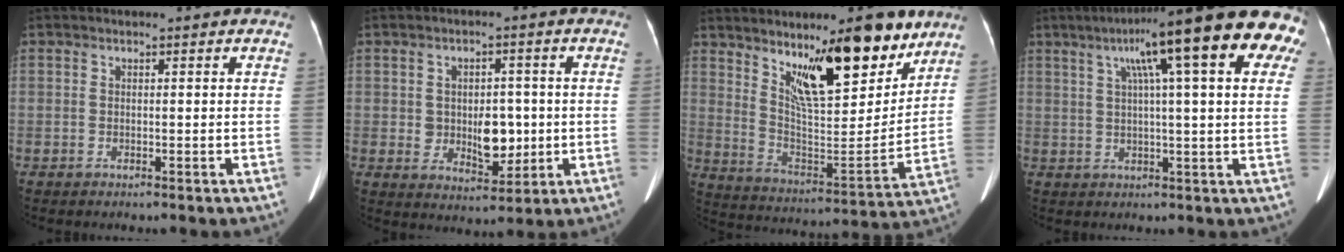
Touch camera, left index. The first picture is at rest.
{"total": 6.7, "force": [-0.3, 4.1, 5.2], "torque": [-0.080, 0.004, 0.005]}
{"total": 17.5, "force": [11.6, 4.1, 12.4], "torque": [-0.182, -0.024, 0.198]}
{"total": 18.9, "force": [10.0, 1.7, 16.0], "torque": [-0.231, 0.041, 0.121]}